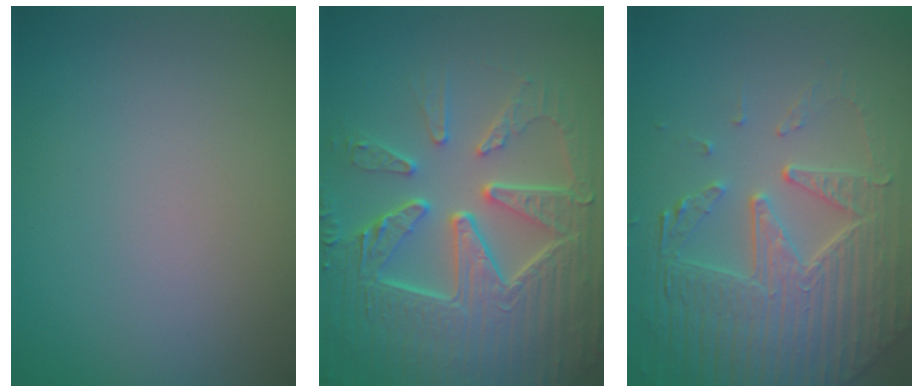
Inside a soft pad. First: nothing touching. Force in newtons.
{"total": 10.1, "press": 6.8, "slide": 7.5}
{"total": 8.0, "press": 5.6, "slide": 5.7}